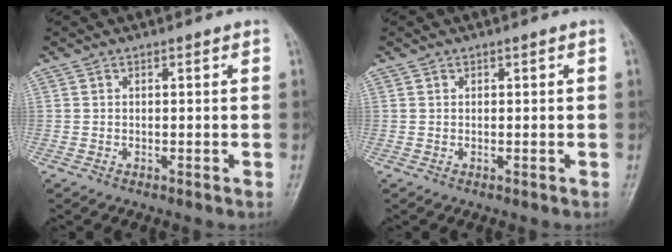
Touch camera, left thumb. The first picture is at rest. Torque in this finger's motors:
{"motor_torque": [-0.01, 0.01, -0.01, 0.01, 0.00]}